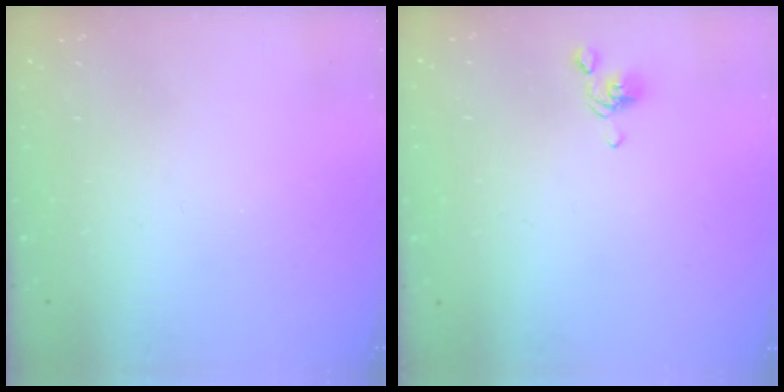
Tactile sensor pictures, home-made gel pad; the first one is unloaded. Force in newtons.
{"total": 2.6, "press": 2.6, "slide": 0.5}